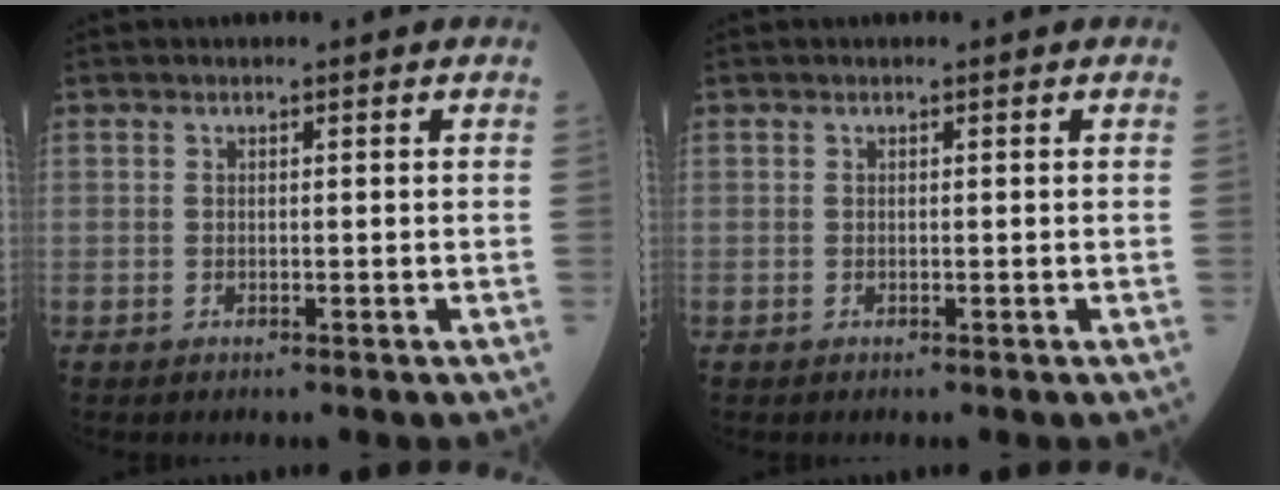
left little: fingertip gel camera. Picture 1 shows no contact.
{"total": 0.0}